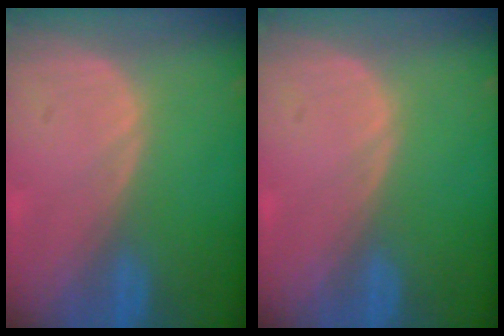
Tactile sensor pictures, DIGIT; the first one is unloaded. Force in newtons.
{"total": 0.0}